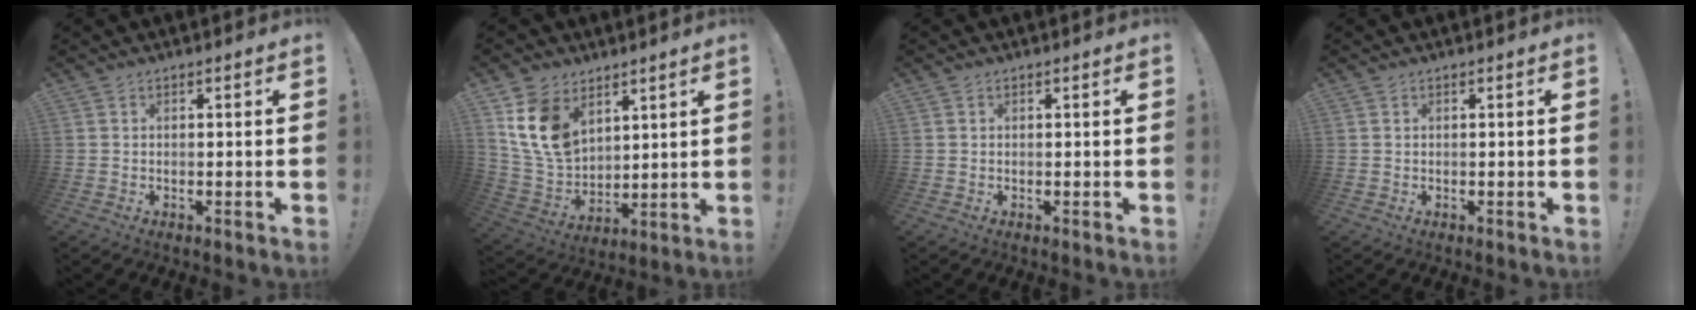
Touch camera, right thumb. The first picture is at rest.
{"total": 14.3, "force": [7.0, 9.9, 7.5], "torque": [-0.146, -0.039, 0.142]}
{"total": 0.0}
{"total": 0.0}